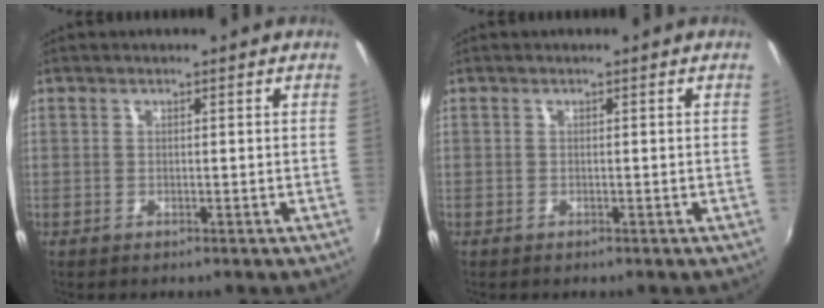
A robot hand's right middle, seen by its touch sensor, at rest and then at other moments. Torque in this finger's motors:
{"motor_torque": [0.71, -0.83, -0.54, -0.20]}